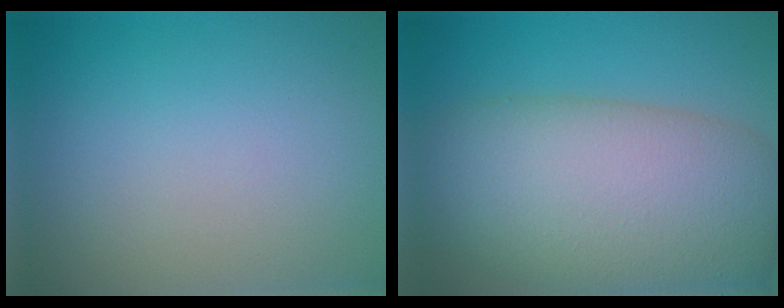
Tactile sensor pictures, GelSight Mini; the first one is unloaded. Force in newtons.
{"total": 13.6, "press": 13.6, "slide": 0.7}